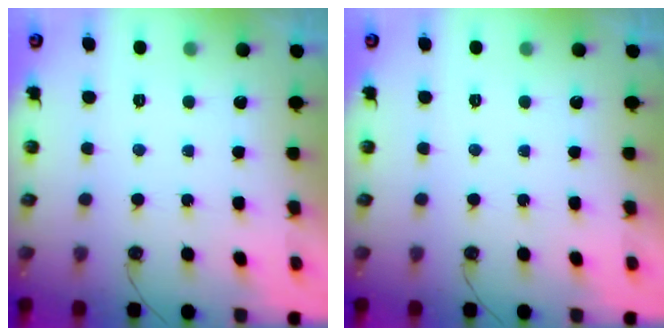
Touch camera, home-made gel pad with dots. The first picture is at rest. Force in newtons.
{"total": 0.0}